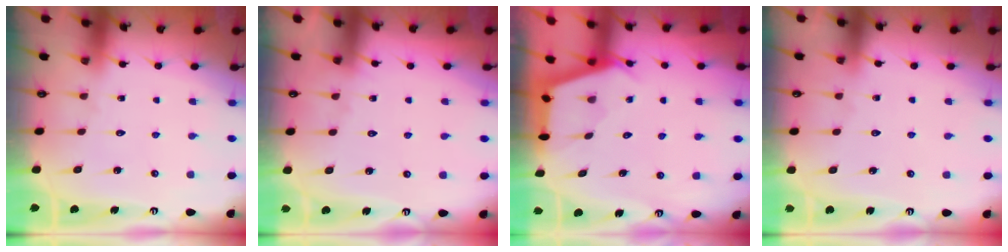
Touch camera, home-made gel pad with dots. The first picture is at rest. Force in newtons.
{"total": 4.3, "press": 4.3, "slide": 0.6}
{"total": 2.5, "press": 2.5, "slide": 0.3}
{"total": 2.4, "press": 2.3, "slide": 0.4}